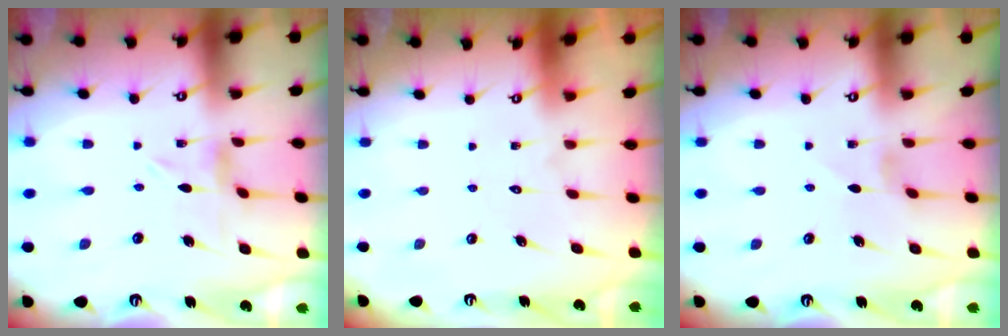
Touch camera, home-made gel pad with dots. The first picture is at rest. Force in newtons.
{"total": 1.7, "press": 1.7, "slide": 0.1}
{"total": 1.0, "press": 1.0, "slide": 0.3}